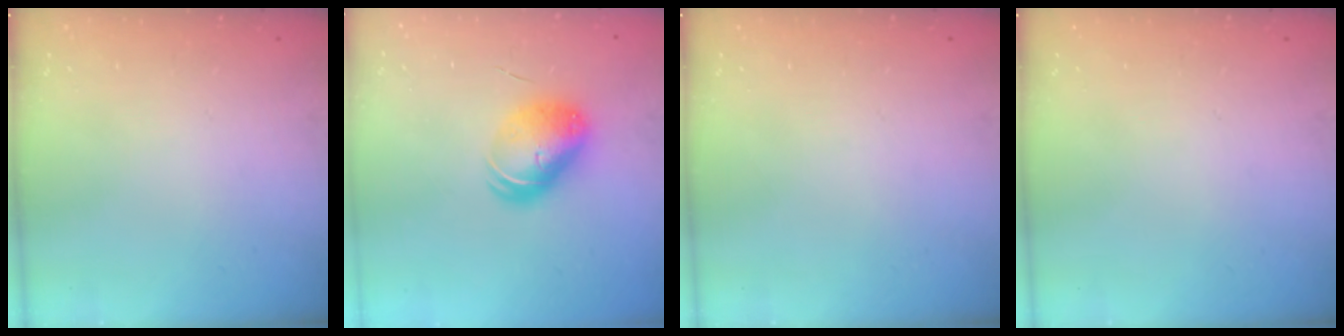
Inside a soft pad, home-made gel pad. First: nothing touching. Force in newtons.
{"total": 8.9, "press": 8.7, "slide": 1.5}
{"total": 0.0}
{"total": 0.0}